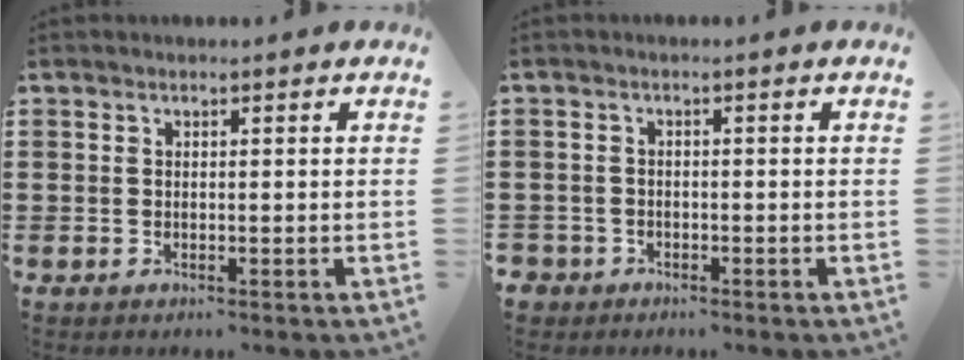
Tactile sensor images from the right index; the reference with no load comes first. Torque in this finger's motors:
{"motor_torque": [0.05, -0.27, 0.05, -0.01]}